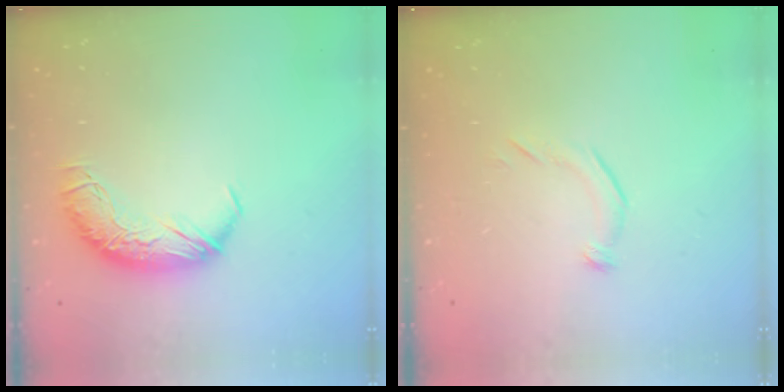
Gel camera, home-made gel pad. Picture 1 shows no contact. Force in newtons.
{"total": 5.7, "press": 5.6, "slide": 1.0}